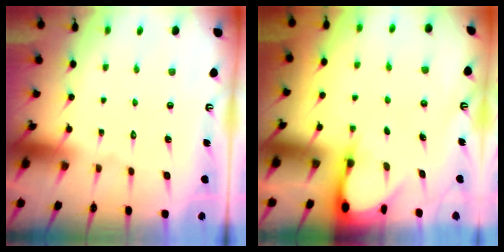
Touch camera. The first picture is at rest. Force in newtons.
{"total": 3.0, "press": 3.0, "slide": 0.4}